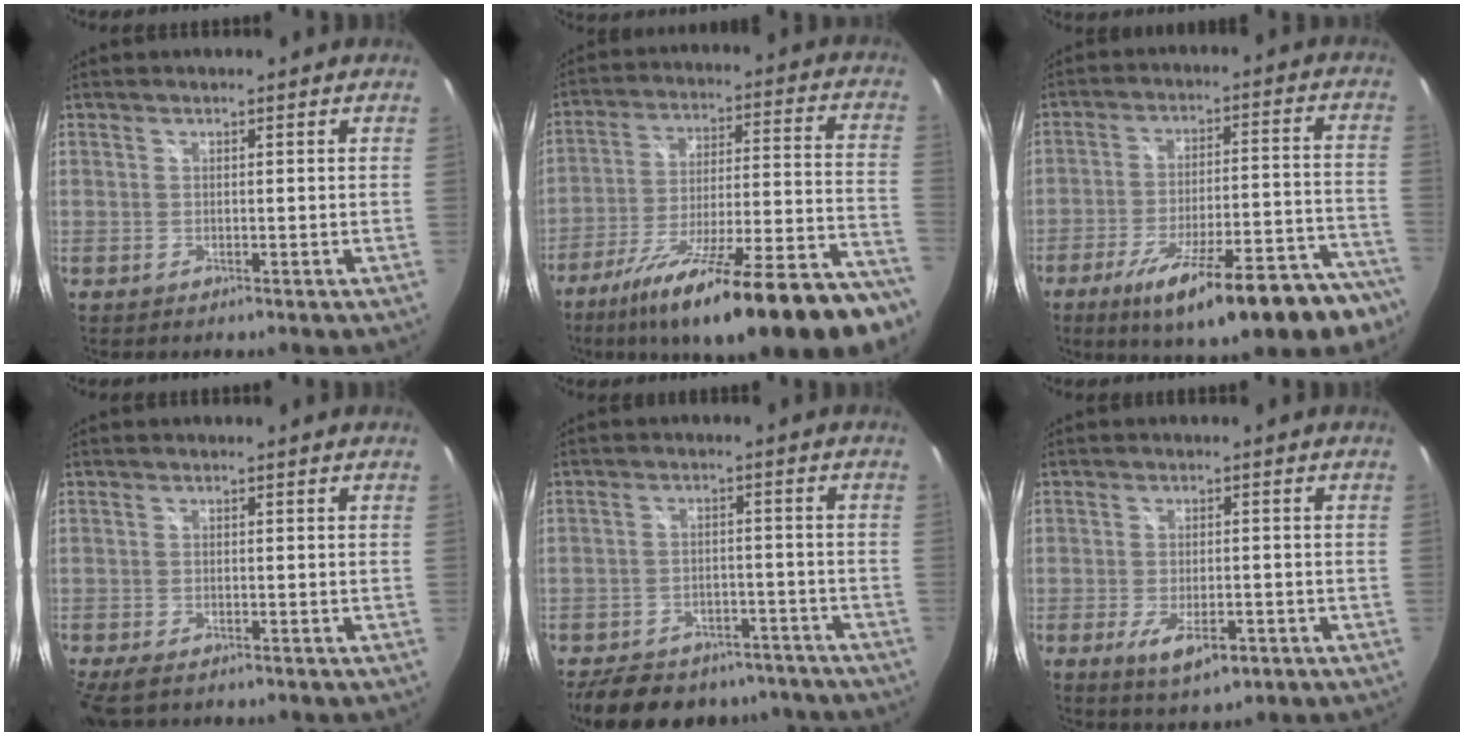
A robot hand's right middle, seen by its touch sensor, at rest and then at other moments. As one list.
[{"total": 30.0, "force": [-23.2, 4.3, 18.4], "torque": [-0.268, -0.061, -0.337]}, {"total": 23.6, "force": [-17.4, 5.0, 15.0], "torque": [-0.226, -0.039, -0.238]}, {"total": 5.0, "force": [-3.7, 1.8, 2.8], "torque": [-0.067, -0.025, -0.067]}, {"total": 18.0, "force": [-14.6, 8.2, 6.7], "torque": [-0.150, 0.015, -0.188]}, {"total": 6.9, "force": [-3.4, 2.8, 5.4], "torque": [-0.110, -0.020, -0.051]}]